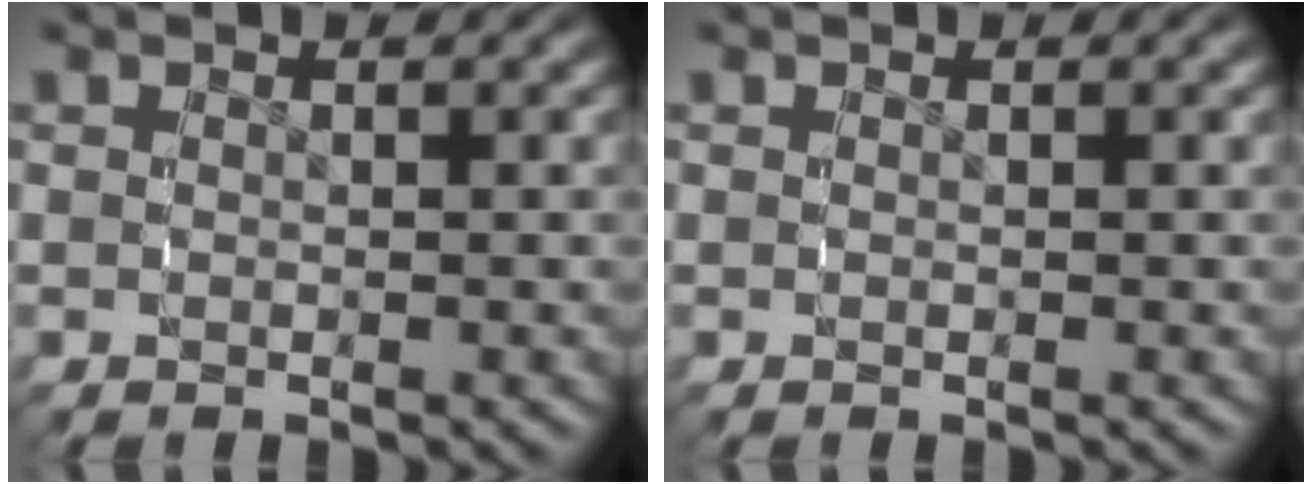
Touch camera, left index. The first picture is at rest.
{"total": 0.0}